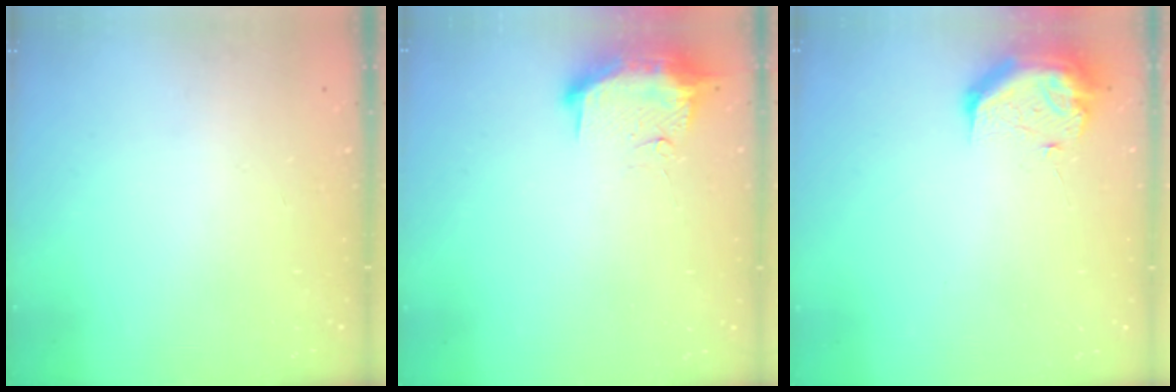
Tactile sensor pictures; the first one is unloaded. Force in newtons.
{"total": 11.3, "press": 10.3, "slide": 4.7}
{"total": 11.1, "press": 11.0, "slide": 1.2}